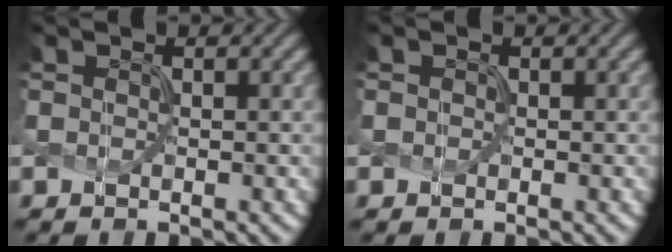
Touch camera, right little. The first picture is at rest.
{"total": 0.0}